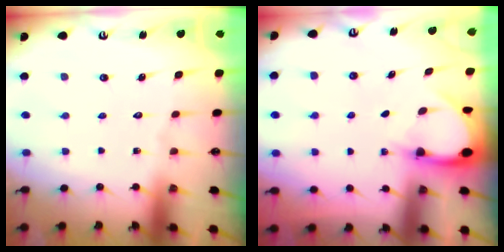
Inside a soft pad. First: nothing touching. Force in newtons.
{"total": 4.0, "press": 4.0, "slide": 0.2}